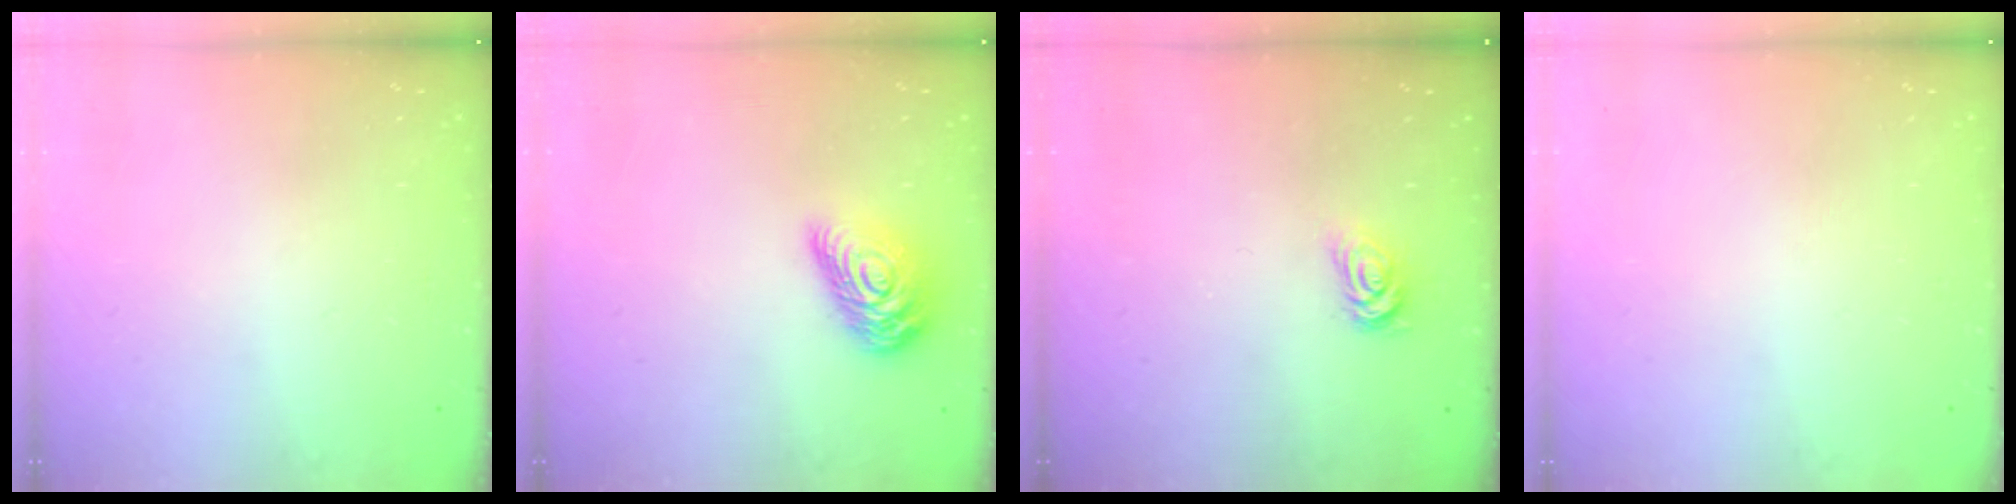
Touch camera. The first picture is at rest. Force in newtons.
{"total": 12.6, "press": 12.6, "slide": 0.7}
{"total": 2.6, "press": 2.6, "slide": 0.4}
{"total": 0.0}